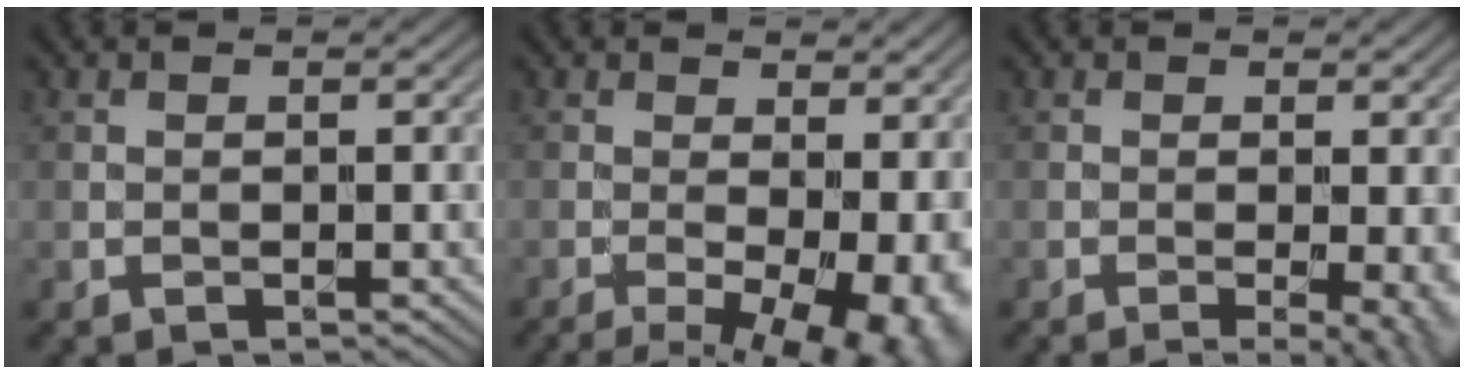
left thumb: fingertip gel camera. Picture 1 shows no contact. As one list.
[{"total": 12.8, "force": [-3.8, 5.4, 11.0], "torque": [-0.147, -0.018, -0.035]}, {"total": 4.7, "force": [-1.1, 1.0, 4.5], "torque": [-0.066, -0.008, -0.012]}]